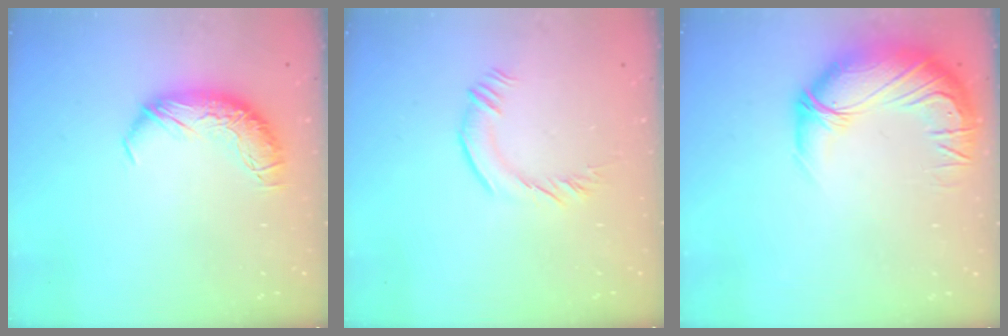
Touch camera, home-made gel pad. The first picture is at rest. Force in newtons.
{"total": 1.7, "press": 1.4, "slide": 0.8}
{"total": 3.8, "press": 2.3, "slide": 3.0}